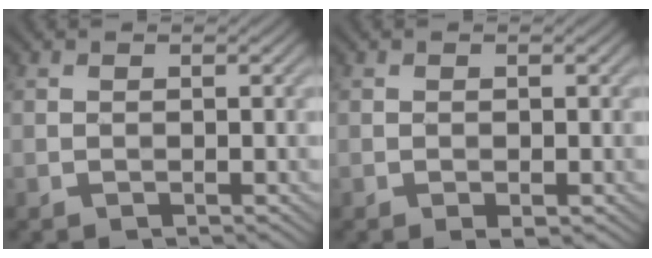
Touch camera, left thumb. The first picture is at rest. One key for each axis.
{"total": 0.9, "fx": -0.3, "fy": 0.4, "fz": 0.7, "tx": -0.011, "ty": 0.000, "tz": -0.003}